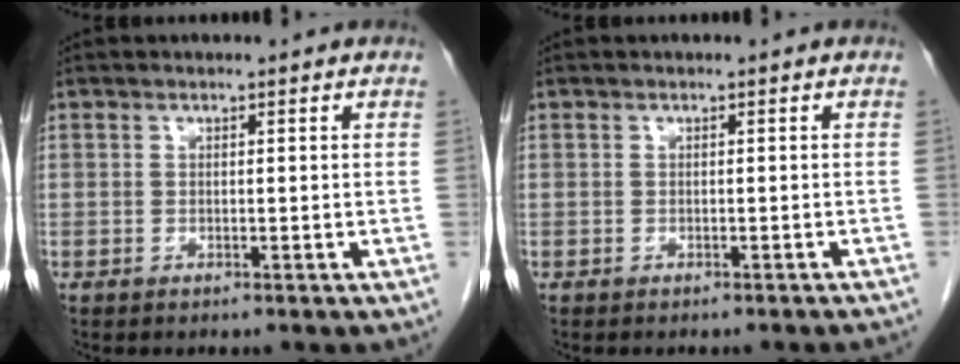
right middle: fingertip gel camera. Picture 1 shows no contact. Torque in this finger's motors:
{"motor_torque": [0.05, -0.01, -0.01, 0.00]}